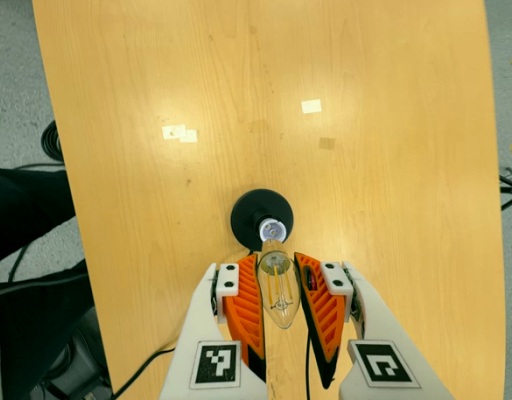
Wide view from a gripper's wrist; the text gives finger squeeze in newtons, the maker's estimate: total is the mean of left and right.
{"total": 17.0, "left": 18.0, "right": 16.1}